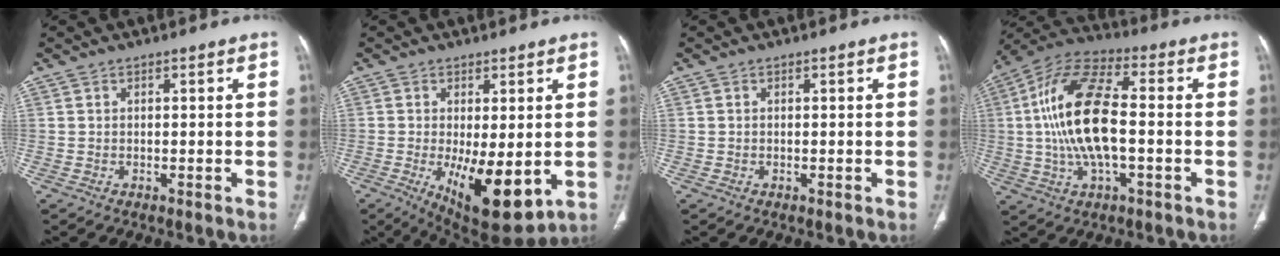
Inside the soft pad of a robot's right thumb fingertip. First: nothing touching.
{"total": 12.7, "force": [-2.4, 4.9, 11.4], "torque": [-0.174, -0.027, -0.018]}
{"total": 0.0}
{"total": 17.3, "force": [-0.5, 7.3, 15.7], "torque": [-0.318, 0.024, -0.015]}